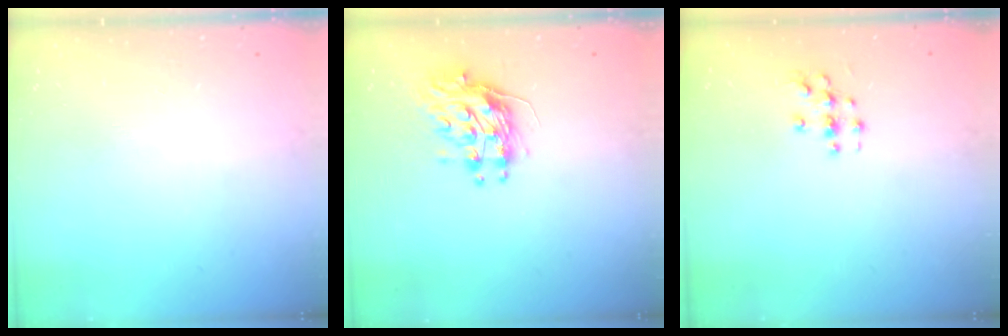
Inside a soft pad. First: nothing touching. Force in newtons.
{"total": 9.6, "press": 9.6, "slide": 0.3}
{"total": 3.1, "press": 3.1, "slide": 0.2}